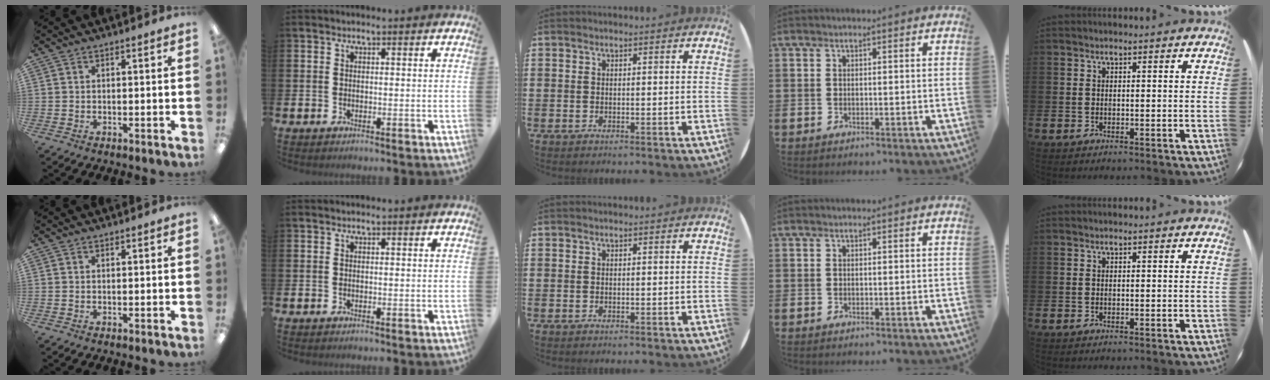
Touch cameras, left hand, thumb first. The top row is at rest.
{}